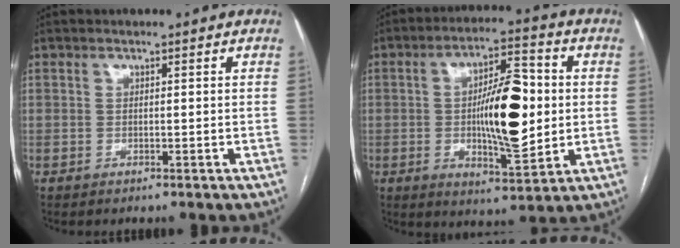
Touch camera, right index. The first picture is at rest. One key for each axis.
{"total": 14.1, "fx": 0.1, "fy": 4.0, "fz": 13.6, "tx": -0.226, "ty": 0.008, "tz": 0.005}